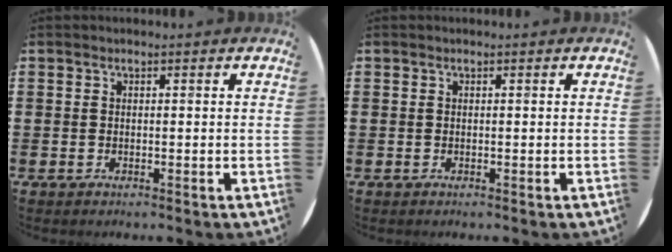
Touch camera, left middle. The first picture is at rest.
{"total": 0.0}